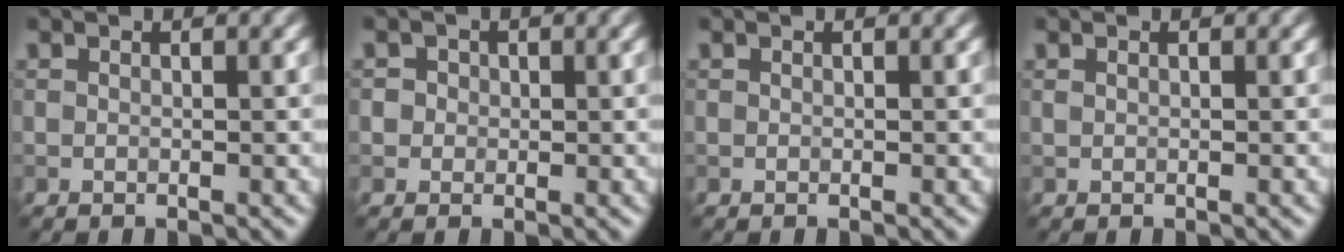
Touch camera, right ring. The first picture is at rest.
{"total": 2.1, "force": [0.7, 1.8, 0.7], "torque": [0.004, 0.008, 0.005]}
{"total": 0.0}
{"total": 0.0}